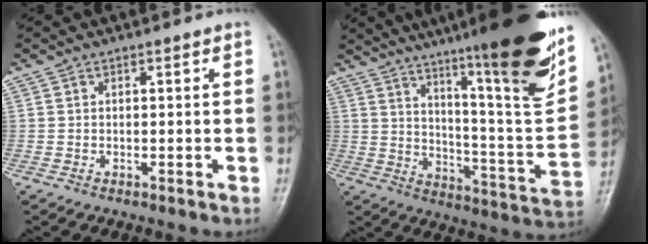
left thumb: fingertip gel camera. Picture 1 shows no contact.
{"total": 27.4, "force": [17.8, 3.2, 20.6], "torque": [-0.289, -0.078, 0.268]}